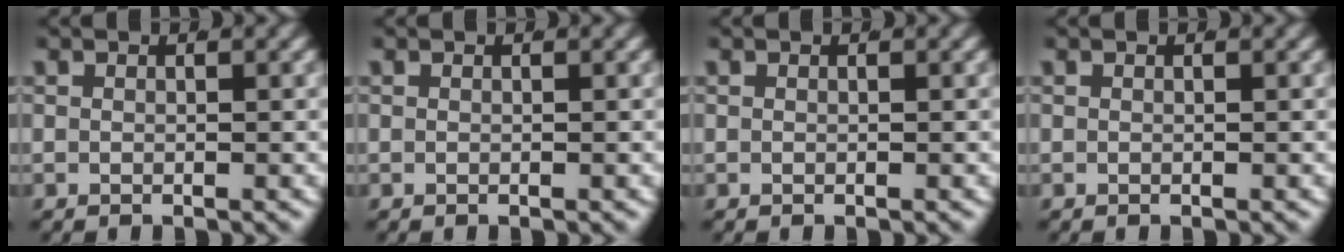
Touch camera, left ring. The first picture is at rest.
{"total": 0.0}
{"total": 0.0}
{"total": 0.0}